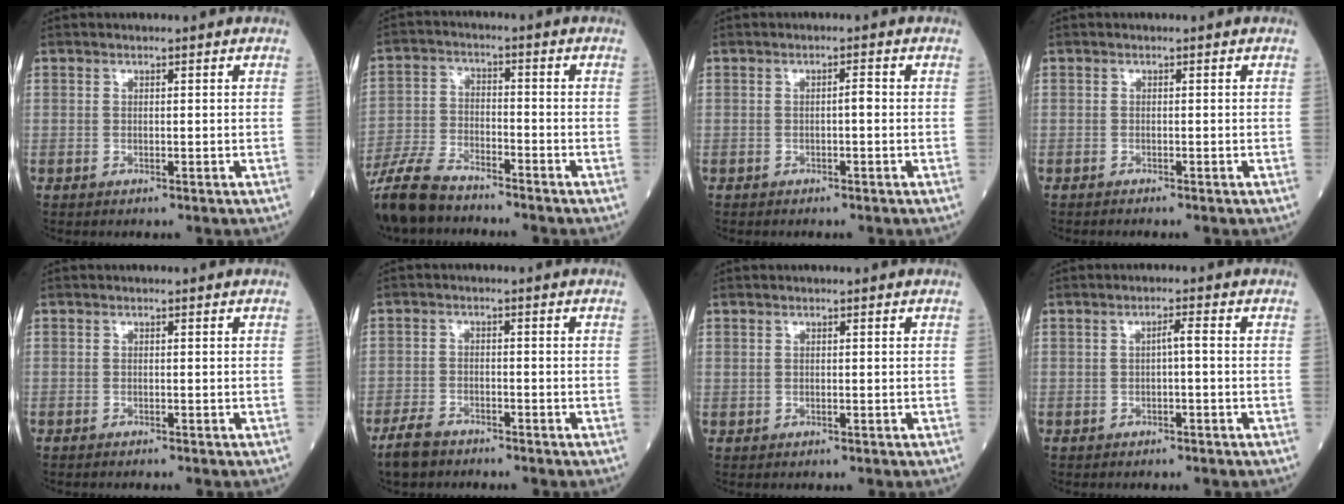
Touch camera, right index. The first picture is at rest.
{"total": 11.3, "force": [-9.7, 2.7, 5.1], "torque": [-0.103, -0.028, -0.181]}
{"total": 1.2, "force": [-0.2, 0.2, 1.2], "torque": [-0.017, 0.003, -0.004]}
{"total": 0.8, "force": [-0.8, -0.1, 0.2], "torque": [-0.005, -0.001, -0.013]}
{"total": 1.4, "force": [-1.3, 0.1, 0.5], "torque": [-0.008, -0.001, -0.015]}
{"total": 4.3, "force": [-3.7, 1.6, 1.7], "torque": [-0.040, -0.004, -0.068]}
{"total": 0.0}
{"total": 1.6, "force": [-0.3, 0.0, 1.6], "torque": [-0.023, 0.005, -0.005]}